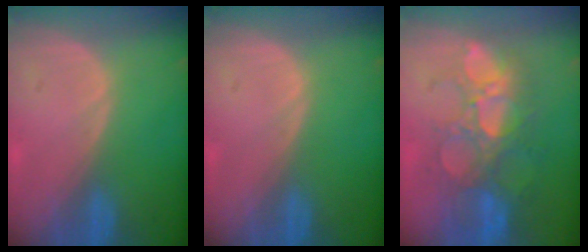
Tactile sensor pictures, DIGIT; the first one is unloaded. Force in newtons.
{"total": 0.0}
{"total": 10.7, "press": 9.4, "slide": 5.1}